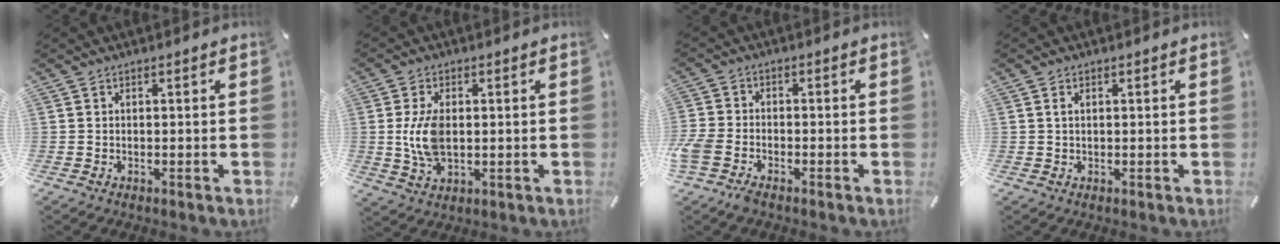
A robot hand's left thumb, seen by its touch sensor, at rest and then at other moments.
{"total": 8.4, "force": [0.5, 4.9, 6.8], "torque": [-0.154, -0.003, 0.002]}
{"total": 5.0, "force": [-3.2, 2.9, 2.6], "torque": [-0.073, 0.012, -0.067]}
{"total": 1.3, "force": [0.4, 0.9, 0.9], "torque": [-0.021, 0.004, 0.007]}